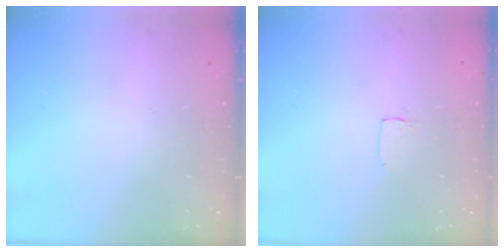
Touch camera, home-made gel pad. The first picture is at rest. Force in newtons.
{"total": 1.7, "press": 1.7, "slide": 0.1}